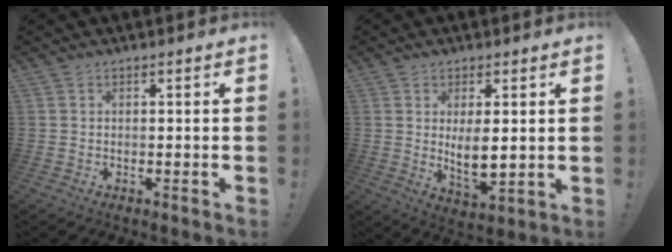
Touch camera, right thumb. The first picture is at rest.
{"total": 7.9, "force": [1.8, 3.3, 6.9], "torque": [-0.108, -0.026, 0.030]}